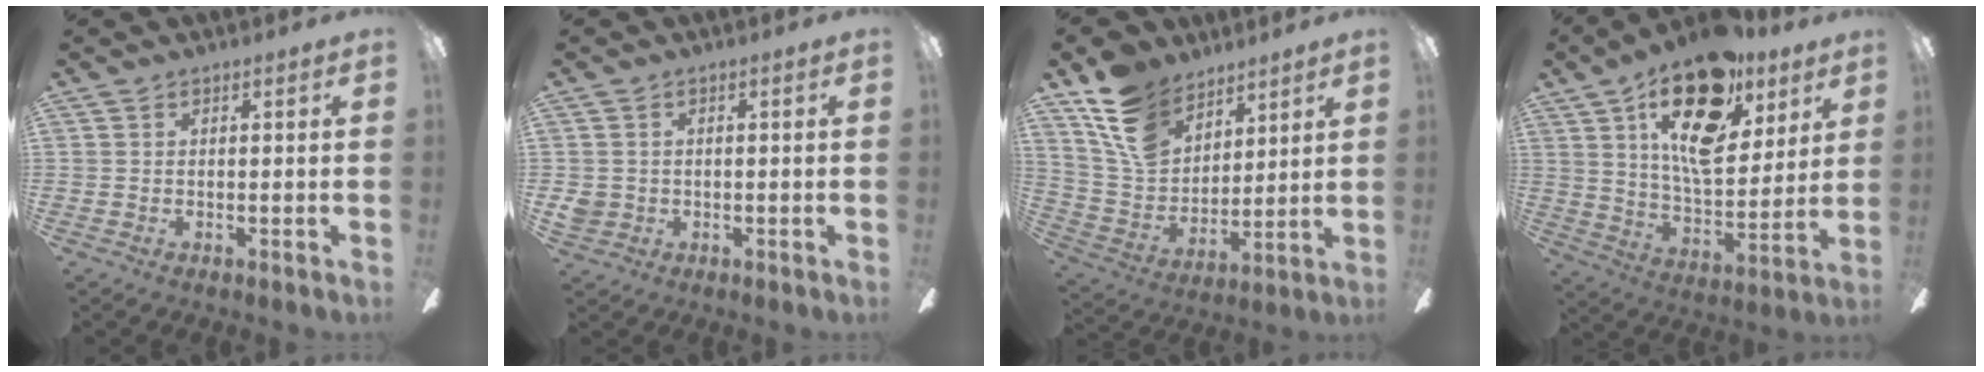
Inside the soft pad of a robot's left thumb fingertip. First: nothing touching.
{"total": 2.9, "force": [0.3, 2.8, 0.9], "torque": [-0.018, 0.006, 0.007]}
{"total": 15.6, "force": [10.5, 9.8, 6.0], "torque": [-0.139, -0.046, 0.210]}
{"total": 22.9, "force": [12.5, 11.0, 15.7], "torque": [-0.237, -0.055, 0.211]}